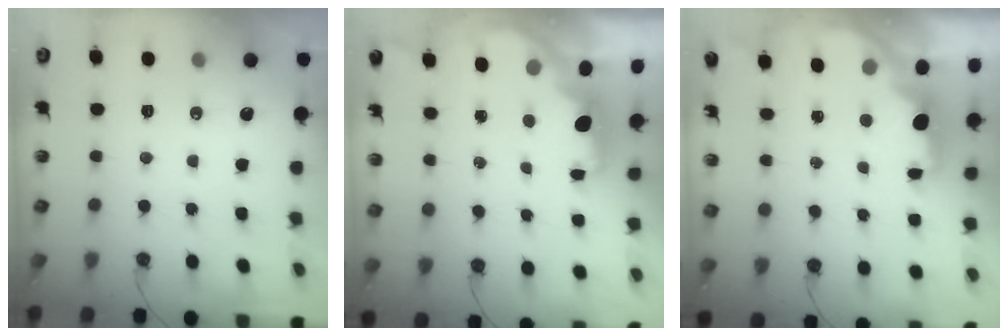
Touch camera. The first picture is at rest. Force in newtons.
{"total": 2.1, "press": 2.0, "slide": 0.7}
{"total": 2.3, "press": 2.2, "slide": 0.8}